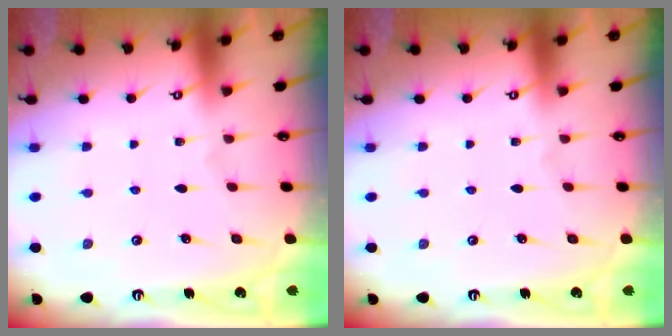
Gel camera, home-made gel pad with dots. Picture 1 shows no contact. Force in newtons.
{"total": 0.0}